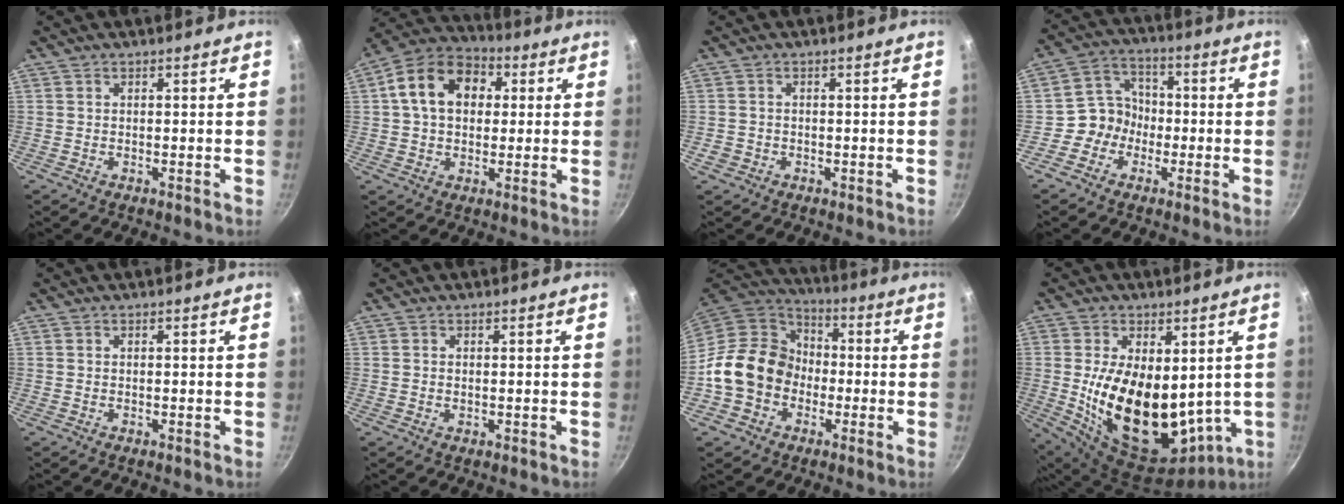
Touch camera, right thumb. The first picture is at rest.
{"total": 13.7, "force": [2.7, 10.1, 8.9], "torque": [-0.123, 0.025, 0.027]}
{"total": 1.9, "force": [-0.7, 1.6, 0.7], "torque": [-0.011, 0.006, -0.008]}
{"total": 7.2, "force": [-2.0, 6.4, 2.5], "torque": [-0.002, 0.034, -0.050]}
{"total": 0.0}
{"total": 0.6, "force": [0.1, 0.4, 0.4], "torque": [-0.006, 0.000, 0.002]}
{"total": 15.2, "force": [-2.7, 12.8, 7.7], "torque": [-0.092, 0.044, -0.062]}
{"total": 22.0, "force": [1.1, 12.6, 18.0], "torque": [-0.295, -0.031, 0.046]}